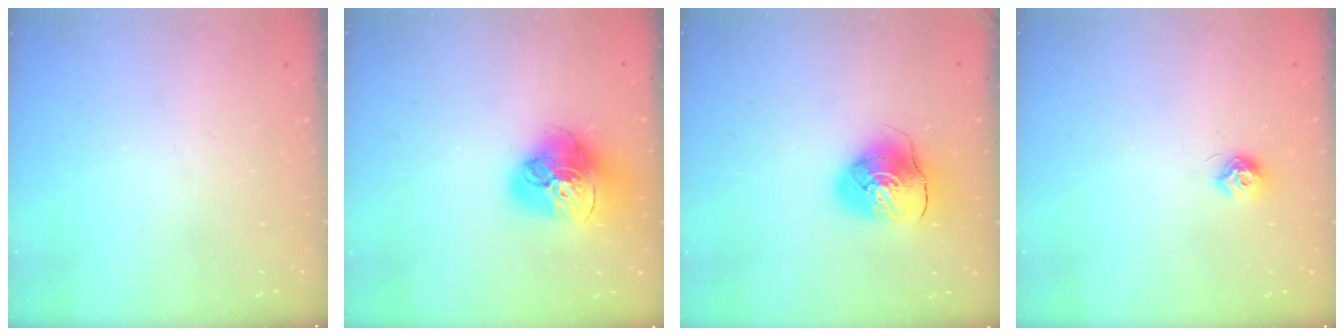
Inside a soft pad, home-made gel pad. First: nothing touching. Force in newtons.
{"total": 18.6, "press": 18.5, "slide": 2.1}
{"total": 9.8, "press": 9.7, "slide": 1.6}
{"total": 7.2, "press": 7.2, "slide": 0.5}